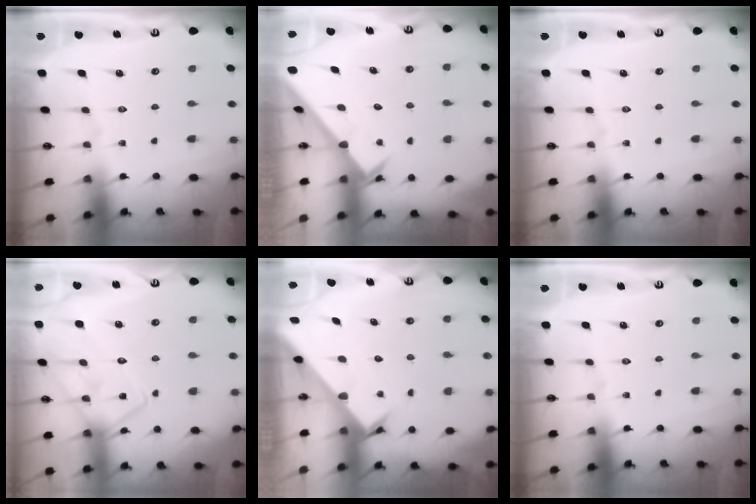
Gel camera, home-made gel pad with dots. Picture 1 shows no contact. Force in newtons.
{"total": 2.4, "press": 2.4, "slide": 0.2}
{"total": 0.0}
{"total": 13.5, "press": 13.5, "slide": 0.8}
{"total": 2.6, "press": 2.6, "slide": 0.2}
{"total": 0.0}